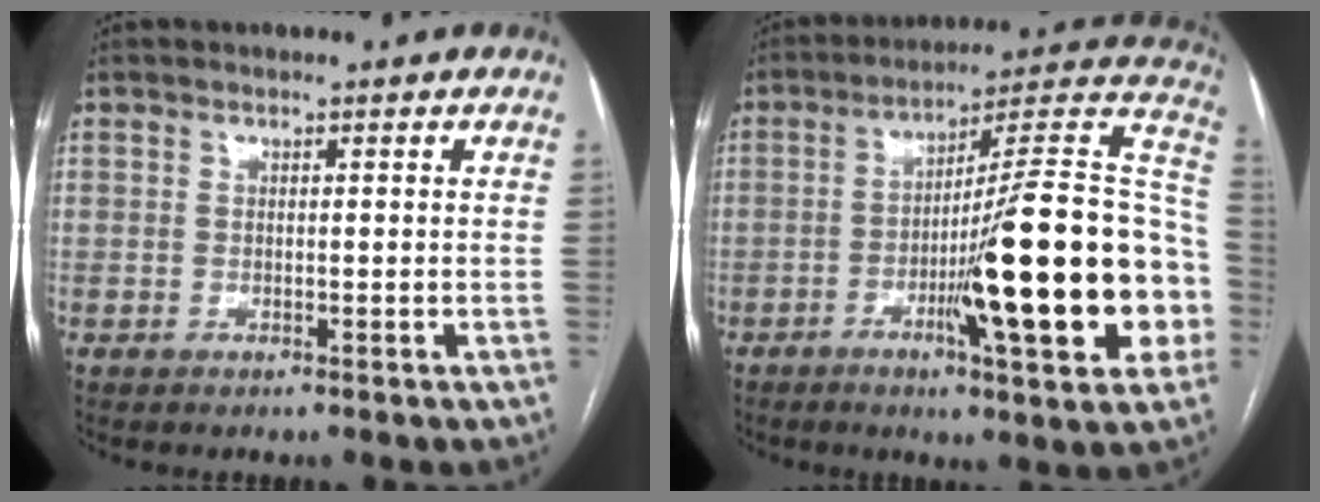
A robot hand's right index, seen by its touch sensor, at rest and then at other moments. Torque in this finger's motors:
{"motor_torque": [1.51, -0.63, 1.05, 0.21]}